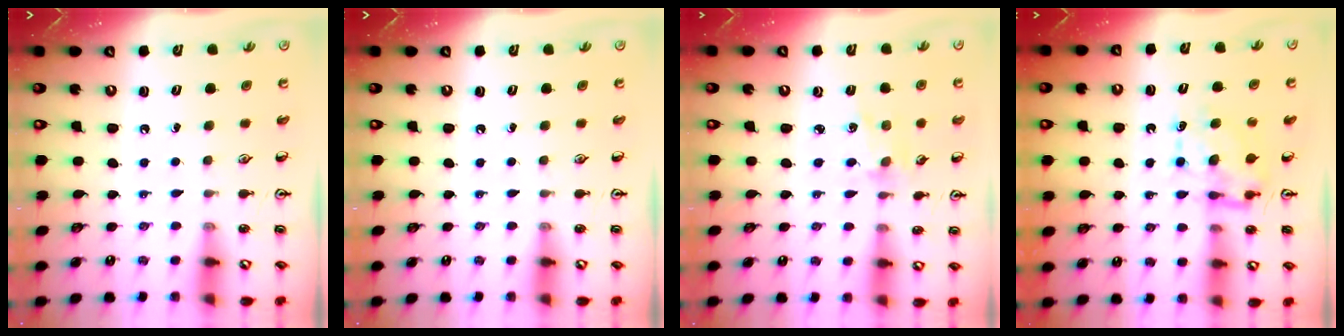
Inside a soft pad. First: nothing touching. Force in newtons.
{"total": 0.0}
{"total": 1.0, "press": 1.0, "slide": 0.2}
{"total": 7.2, "press": 7.2, "slide": 0.1}